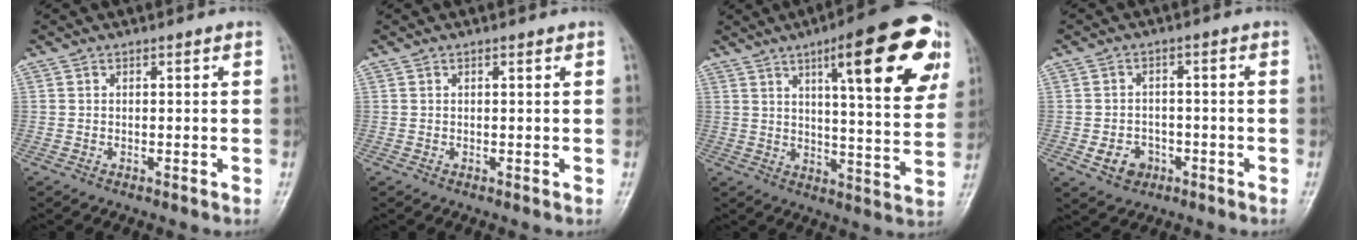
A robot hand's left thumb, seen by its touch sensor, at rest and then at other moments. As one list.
[{"total": 0.0}, {"total": 21.7, "force": [9.7, 5.3, 18.6], "torque": [-0.218, -0.020, 0.128]}, {"total": 5.2, "force": [-2.1, 4.3, 2.1], "torque": [-0.016, 0.015, -0.030]}]